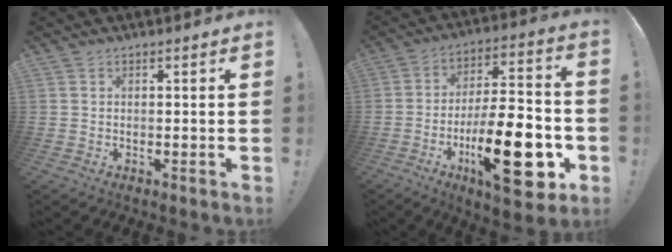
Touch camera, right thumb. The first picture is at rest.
{"total": 26.5, "force": [-8.1, 10.1, 23.1], "torque": [-0.371, 0.047, -0.118]}